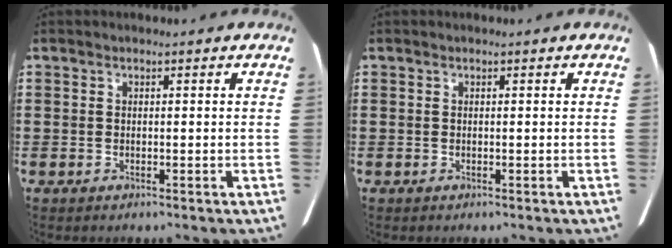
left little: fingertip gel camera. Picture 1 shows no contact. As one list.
[{"total": 0.0}]